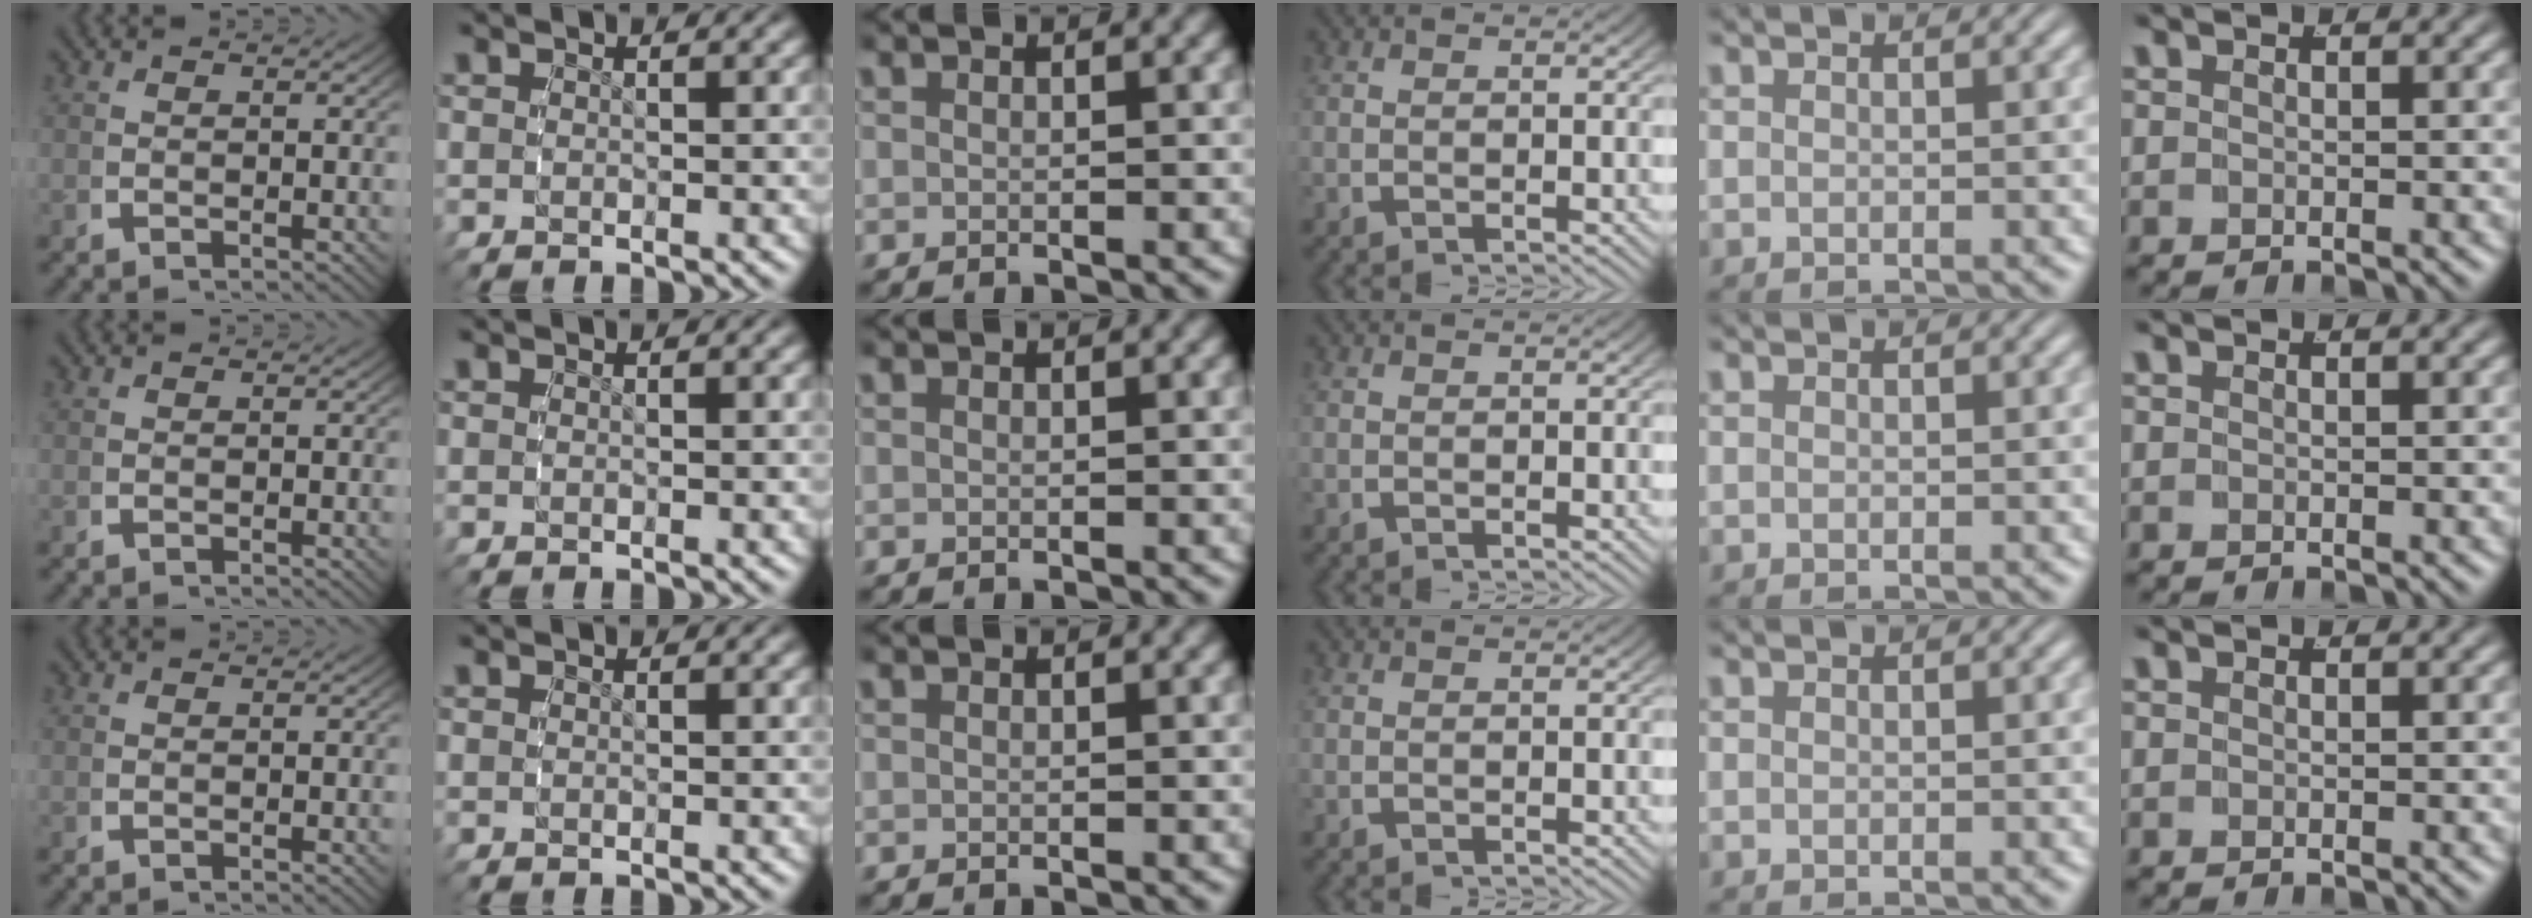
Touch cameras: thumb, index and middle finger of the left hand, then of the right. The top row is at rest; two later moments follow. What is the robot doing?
{"motion": "reach", "object": "stress ball aka squeeze ball"}